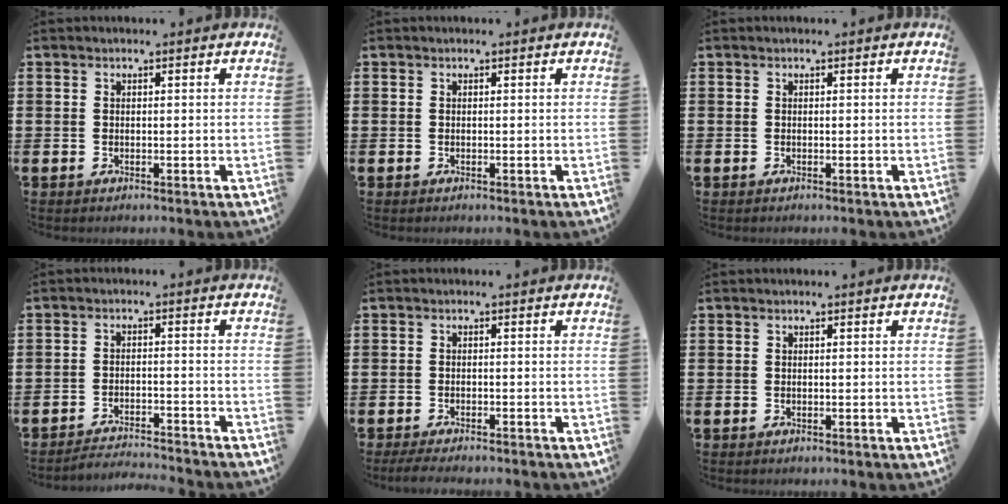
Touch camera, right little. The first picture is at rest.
{"total": 0.0}
{"total": 0.0}
{"total": 2.7, "force": [-2.7, -0.2, 0.0], "torque": [-0.004, 0.003, -0.057]}
{"total": 1.5, "force": [-1.3, 0.1, 0.7], "torque": [-0.012, 0.002, -0.026]}
{"total": 0.0}